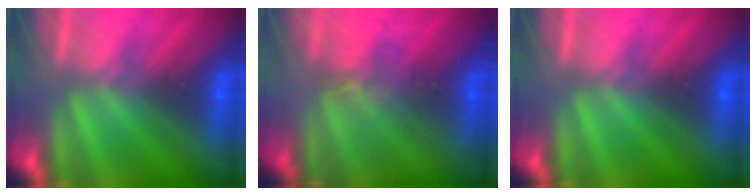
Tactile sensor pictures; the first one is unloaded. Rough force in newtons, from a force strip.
{"total": 3.9}
{"total": 0.0}